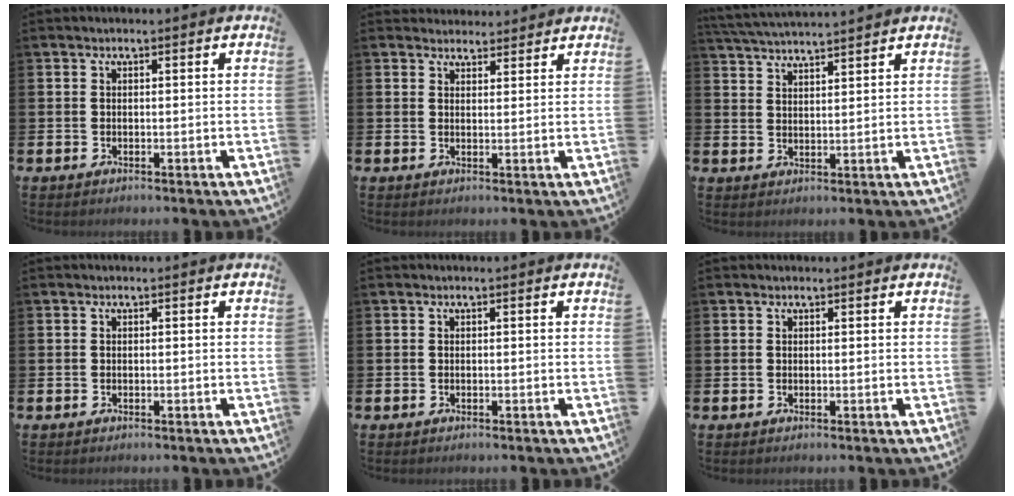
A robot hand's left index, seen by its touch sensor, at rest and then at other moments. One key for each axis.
{"total": 2.8, "fx": 2.6, "fy": 0.8, "fz": -0.3, "tx": 0.009, "ty": -0.014, "tz": 0.047}
{"total": 3.9, "fx": 3.9, "fy": -0.3, "fz": 0.4, "tx": -0.025, "ty": -0.021, "tz": 0.071}
{"total": 0.0}
{"total": 0.0}
{"total": 0.0}